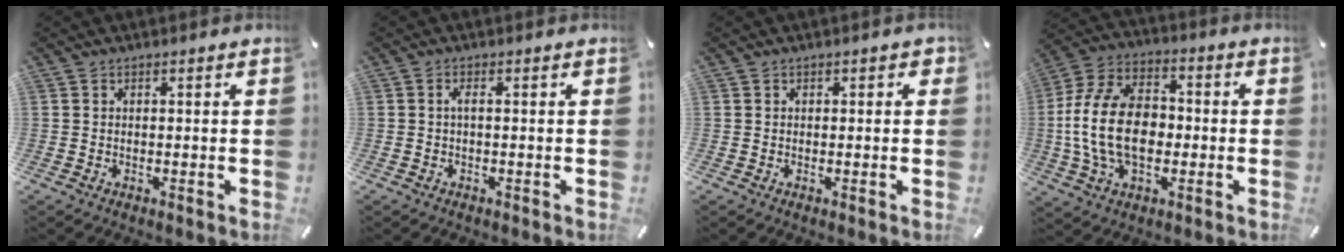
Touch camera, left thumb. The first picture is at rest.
{"total": 1.4, "force": [-0.1, 0.1, 1.4], "torque": [-0.027, -0.002, -0.002]}
{"total": 1.0, "force": [0.1, 0.8, 0.5], "torque": [0.000, 0.004, -0.001]}
{"total": 16.8, "force": [-1.9, 11.3, 12.3], "torque": [-0.282, 0.008, -0.039]}